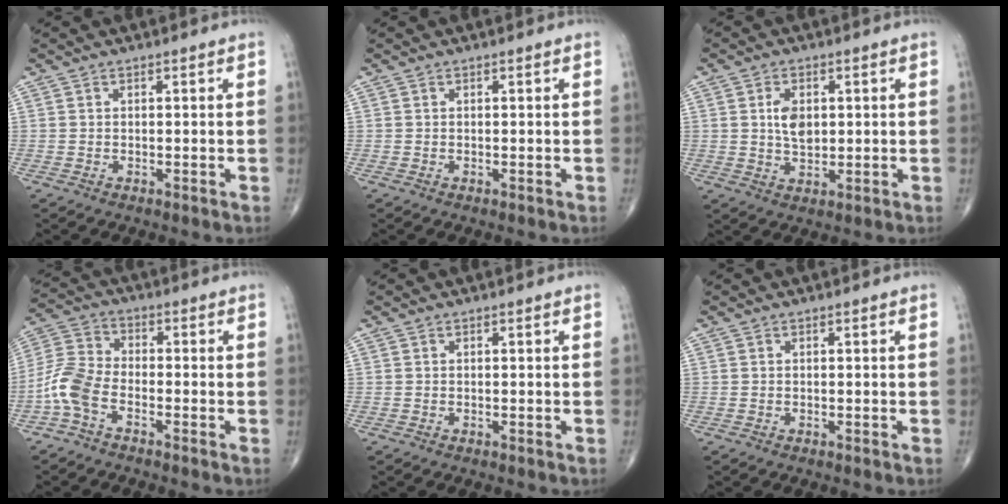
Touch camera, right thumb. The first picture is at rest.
{"total": 0.0}
{"total": 5.3, "force": [1.0, 3.3, 4.0], "torque": [-0.062, -0.008, 0.020]}
{"total": 7.6, "force": [-3.4, 3.9, 5.6], "torque": [-0.129, 0.025, -0.081]}
{"total": 0.0}
{"total": 0.0}